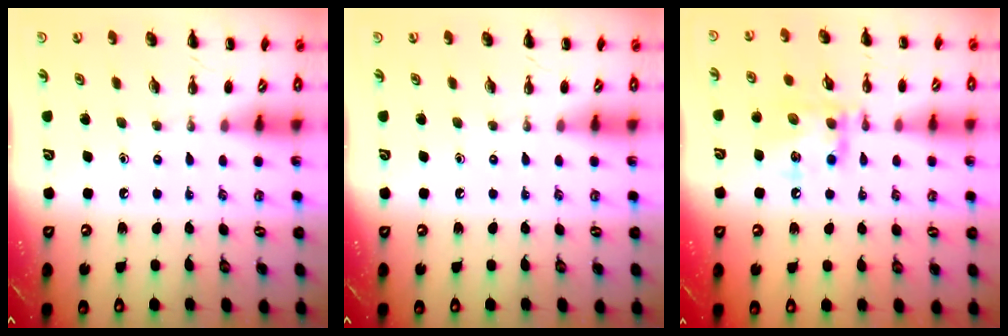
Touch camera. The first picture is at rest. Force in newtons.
{"total": 0.0}
{"total": 13.5, "press": 13.4, "slide": 1.6}